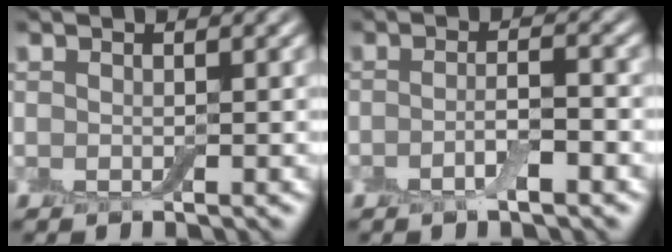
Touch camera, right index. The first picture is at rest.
{"total": 2.5, "force": [-1.1, 0.5, 2.2], "torque": [-0.039, 0.004, -0.023]}